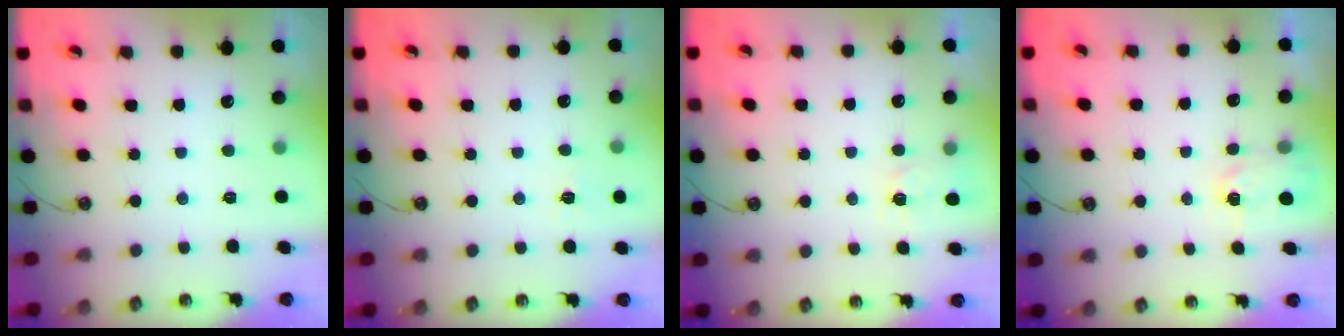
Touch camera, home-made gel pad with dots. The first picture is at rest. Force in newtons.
{"total": 4.9, "press": 4.8, "slide": 0.5}
{"total": 4.7, "press": 4.6, "slide": 0.5}
{"total": 2.5, "press": 2.4, "slide": 0.4}